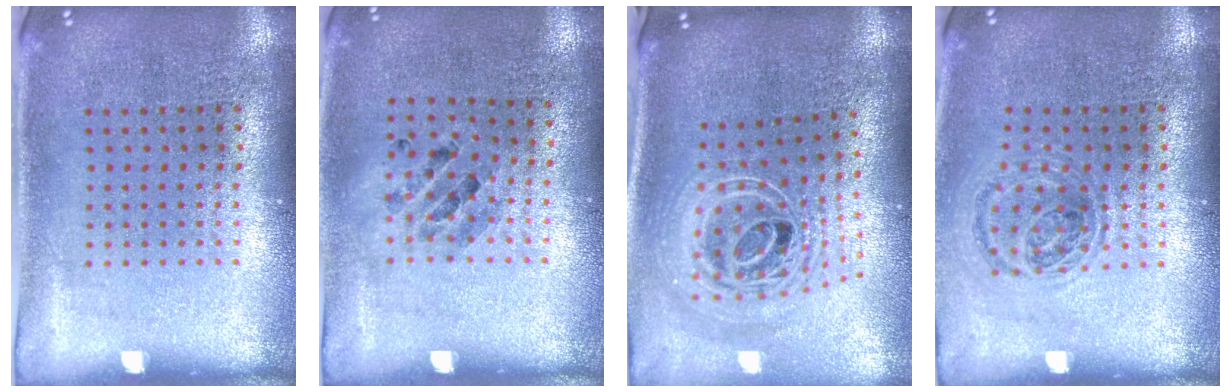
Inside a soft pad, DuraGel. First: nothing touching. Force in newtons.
{"total": 0.9, "press": 0.9, "slide": 0.1}
{"total": 2.6, "press": 1.9, "slide": 1.9}
{"total": 0.9, "press": 0.9, "slide": 0.3}